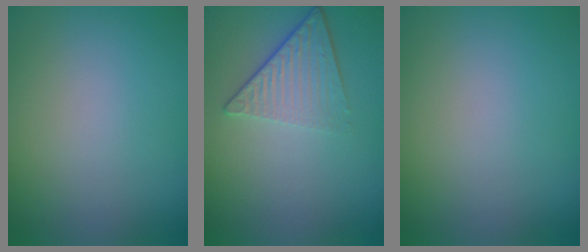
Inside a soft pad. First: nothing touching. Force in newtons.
{"total": 3.6, "press": 2.6, "slide": 2.4}
{"total": 0.0}